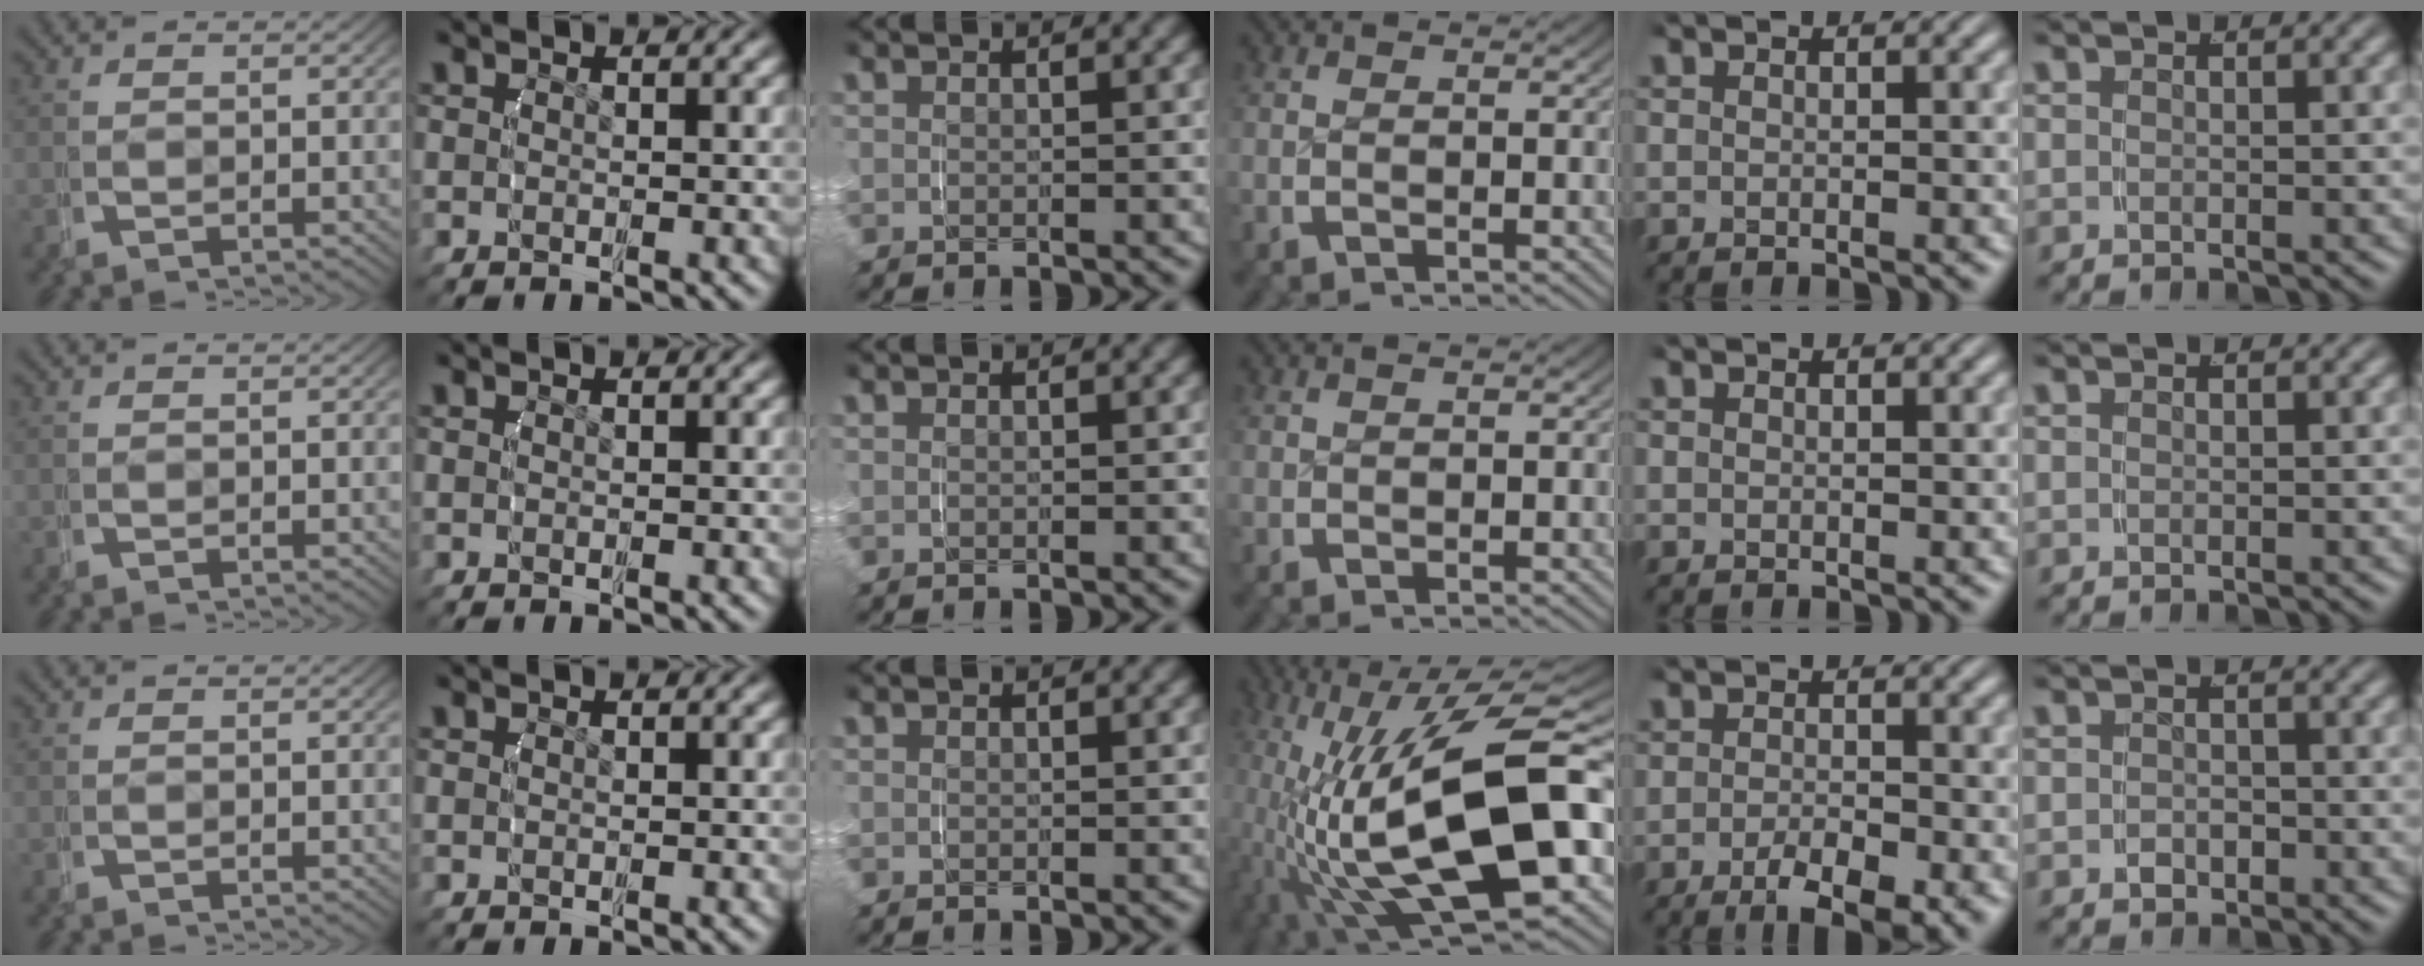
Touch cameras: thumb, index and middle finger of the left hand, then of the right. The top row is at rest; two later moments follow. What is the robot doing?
{"motion": "grasp_and_lifting", "object": "router"}